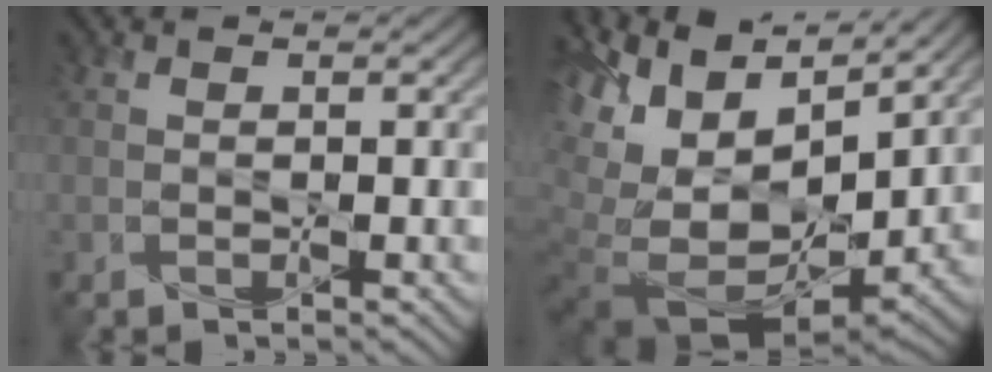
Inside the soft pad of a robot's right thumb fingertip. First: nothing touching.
{"total": 17.0, "force": [3.6, 11.4, 12.1], "torque": [-0.253, -0.012, 0.114]}